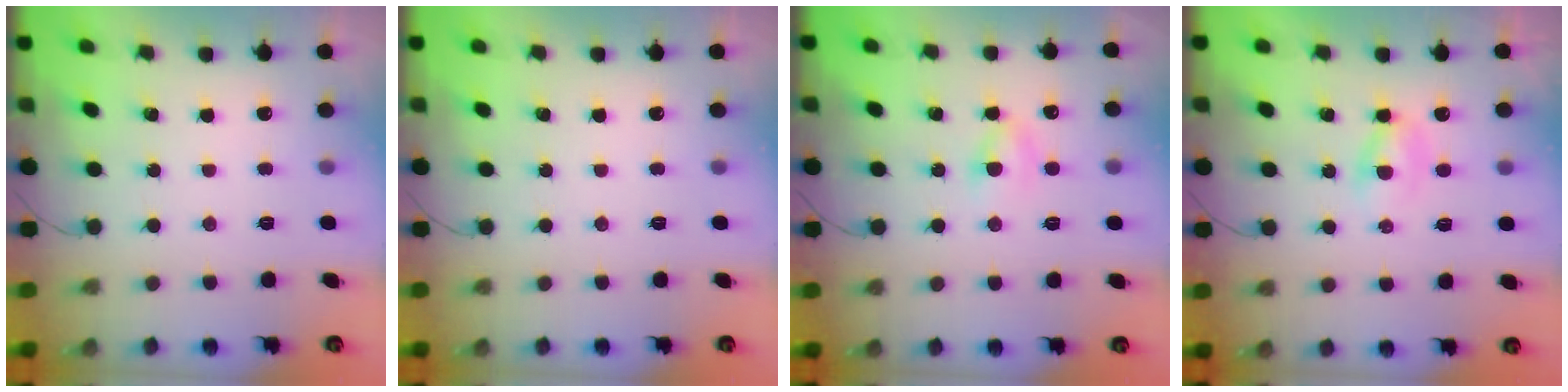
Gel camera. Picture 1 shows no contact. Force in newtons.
{"total": 0.0}
{"total": 3.9, "press": 3.6, "slide": 1.6}
{"total": 2.2, "press": 2.0, "slide": 0.9}